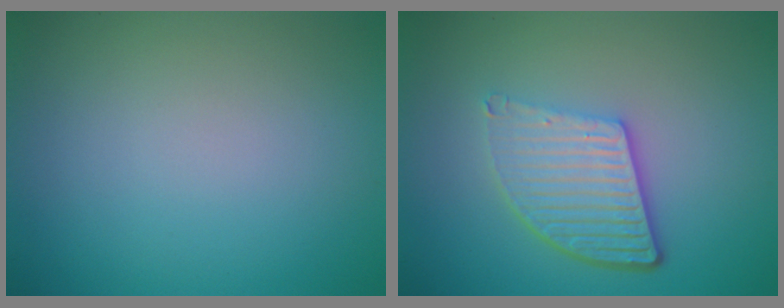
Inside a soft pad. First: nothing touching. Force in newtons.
{"total": 5.3, "press": 3.8, "slide": 3.7}